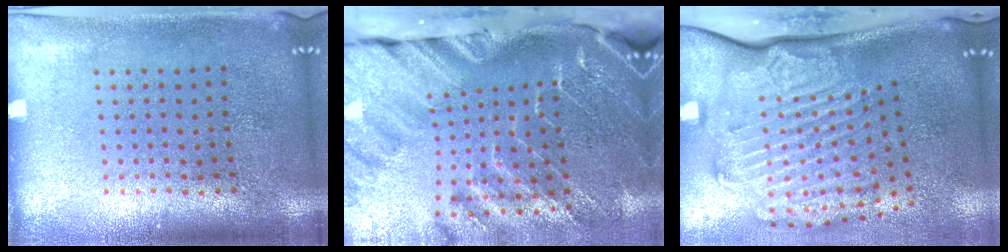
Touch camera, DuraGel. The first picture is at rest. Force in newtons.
{"total": 4.4, "press": 3.3, "slide": 2.9}
{"total": 3.6, "press": 2.5, "slide": 2.6}